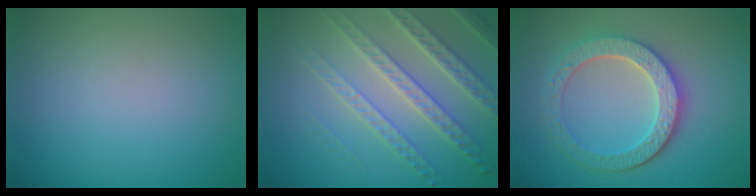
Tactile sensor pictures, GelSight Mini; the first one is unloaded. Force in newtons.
{"total": 6.3, "press": 4.7, "slide": 4.2}
{"total": 5.2, "press": 4.4, "slide": 2.8}